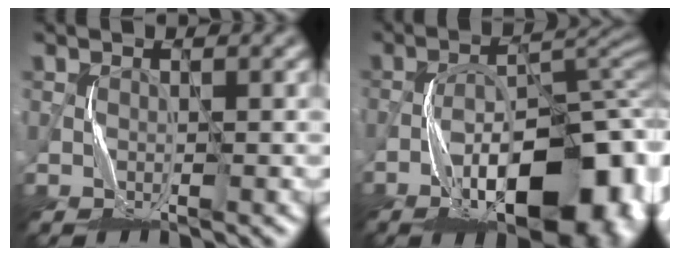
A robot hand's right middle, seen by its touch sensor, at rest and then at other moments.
{"total": 14.9, "force": [-7.1, 6.4, 11.4], "torque": [-0.153, 0.006, -0.108]}